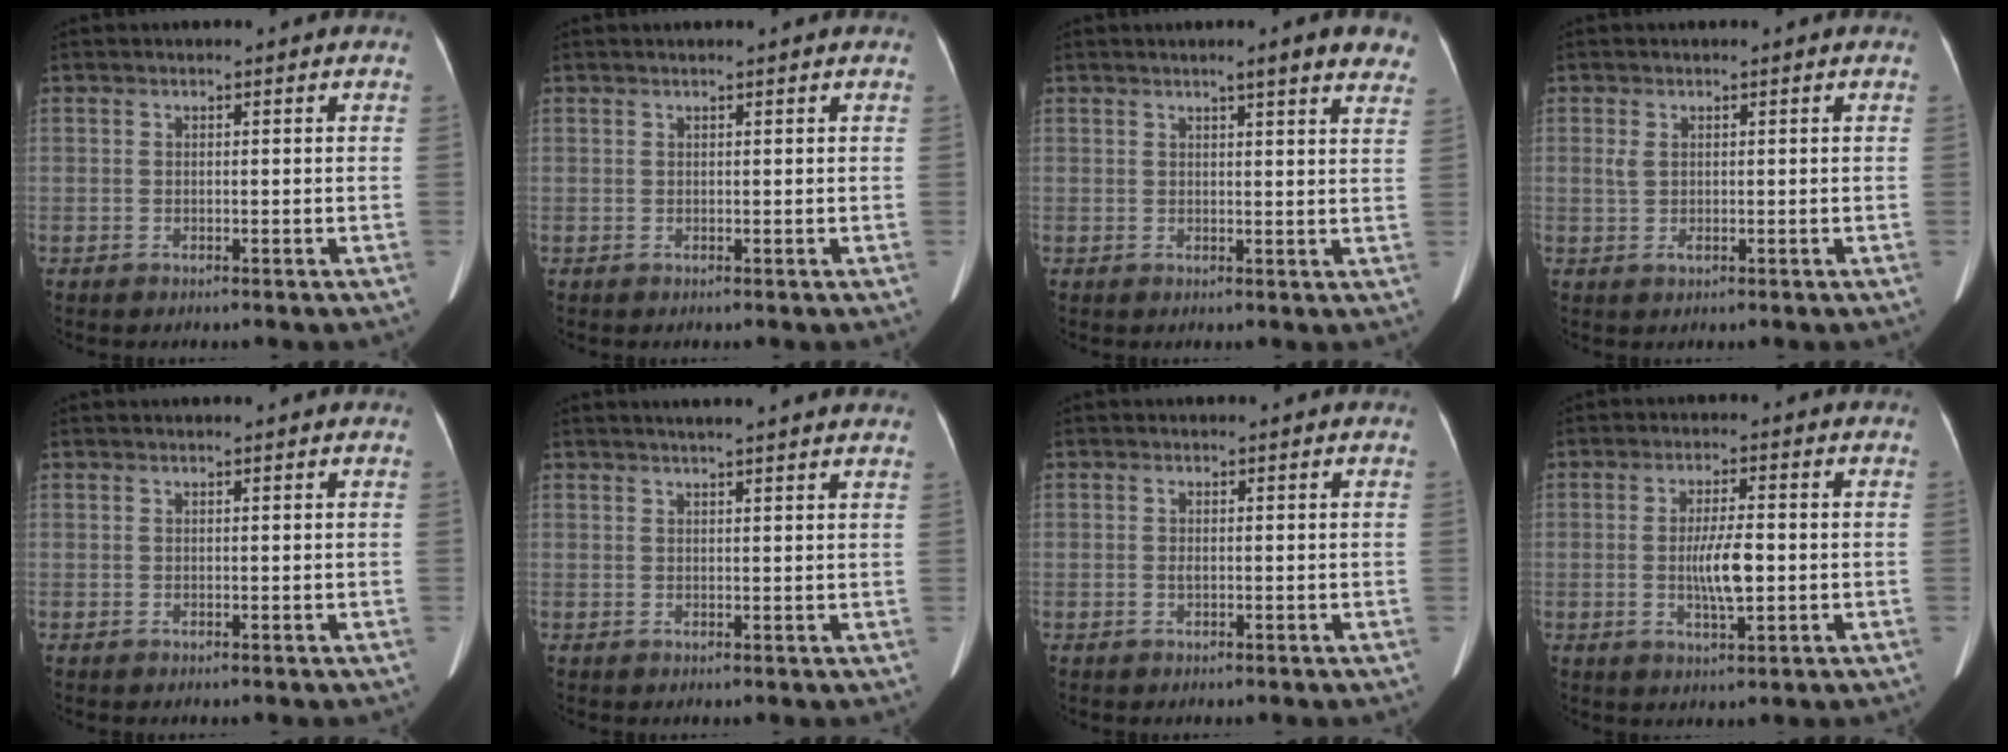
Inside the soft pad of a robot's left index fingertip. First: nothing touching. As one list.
[{"total": 1.2, "force": [1.1, 0.0, 0.6], "torque": [-0.009, 0.017, 0.016]}, {"total": 7.4, "force": [5.9, 0.7, 4.5], "torque": [-0.039, 0.002, 0.055]}, {"total": 1.7, "force": [0.2, 1.0, 1.3], "torque": [-0.033, -0.003, 0.010]}, {"total": 0.6, "force": [0.6, 0.0, 0.2], "torque": [-0.009, 0.005, 0.008]}, {"total": 9.9, "force": [8.8, 0.6, 4.5], "torque": [-0.057, 0.020, 0.092]}, {"total": 0.8, "force": [0.0, 0.4, 0.6], "torque": [-0.016, 0.001, 0.005]}, {"total": 5.8, "force": [-0.6, 1.1, 5.7], "torque": [-0.111, -0.003, -0.008]}]